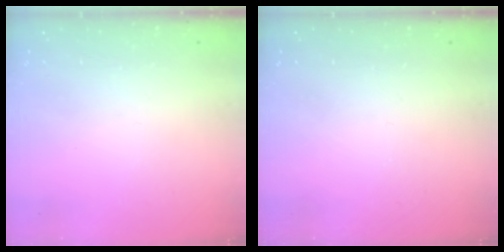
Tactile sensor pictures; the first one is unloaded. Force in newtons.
{"total": 0.0}